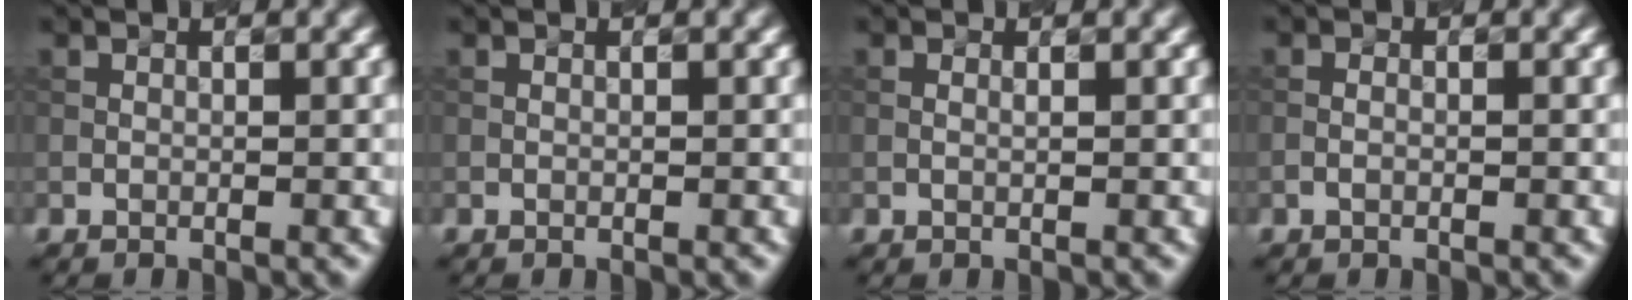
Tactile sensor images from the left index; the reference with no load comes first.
{"total": 0.0}
{"total": 0.5, "force": [0.2, 0.1, 0.5], "torque": [-0.013, -0.002, -0.002]}
{"total": 0.7, "force": [-0.3, 0.3, 0.6], "torque": [-0.013, -0.001, -0.006]}